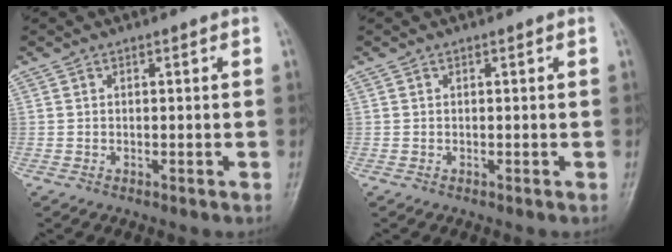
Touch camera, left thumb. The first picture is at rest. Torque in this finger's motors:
{"motor_torque": [0.00, 0.01, -0.01, -0.03, 0.00]}